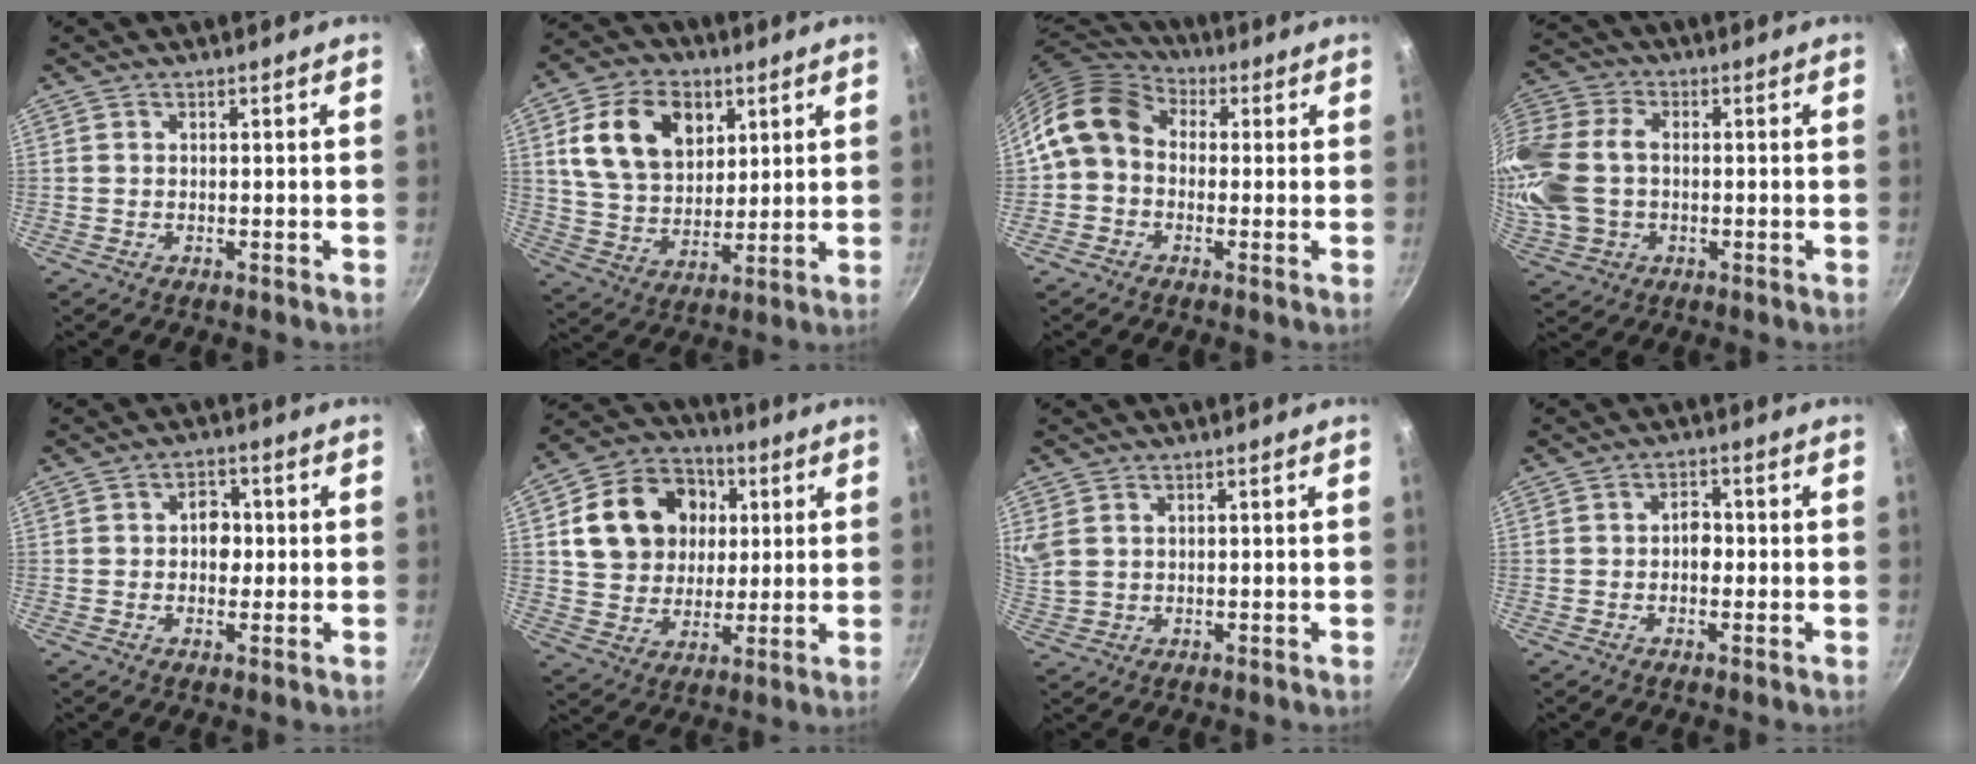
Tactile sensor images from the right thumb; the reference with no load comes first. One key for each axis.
{"total": 16.2, "fx": 5.7, "fy": 11.4, "fz": 10.0, "tx": -0.148, "ty": -0.010, "tz": 0.102}
{"total": 11.3, "fx": 0.5, "fy": 9.1, "fz": 6.7, "tx": -0.103, "ty": 0.030, "tz": -0.013}
{"total": 19.9, "fx": -0.4, "fy": 14.9, "fz": 13.1, "tx": -0.312, "ty": 0.039, "tz": -0.008}
{"total": 4.7, "fx": 0.0, "fy": 3.6, "fz": 3.1, "tx": -0.014, "ty": 0.007, "tz": -0.005}
{"total": 17.5, "fx": 3.9, "fy": 14.4, "fz": 9.1, "tx": -0.136, "ty": 0.015, "tz": 0.067}
{"total": 5.8, "fx": 2.3, "fy": 4.2, "fz": 3.2, "tx": -0.063, "ty": 0.000, "tz": 0.053}
{"total": 3.4, "fx": -0.4, "fy": 2.4, "fz": 2.4, "tx": -0.020, "ty": 0.009, "tz": -0.010}